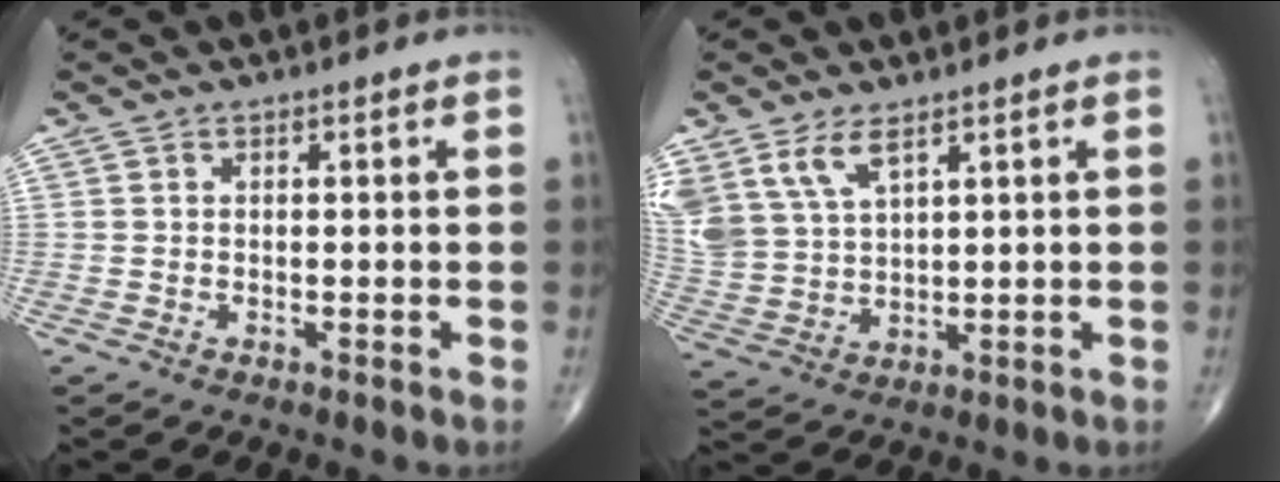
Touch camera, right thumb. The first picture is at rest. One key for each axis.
{"total": 9.6, "fx": 5.9, "fy": 4.8, "fz": 5.9, "tx": -0.121, "ty": -0.014, "tz": 0.133}